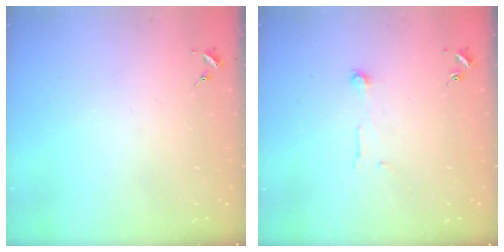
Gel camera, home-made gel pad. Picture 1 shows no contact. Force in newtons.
{"total": 5.1, "press": 5.1, "slide": 0.5}